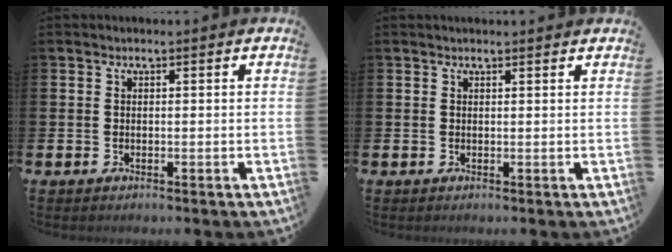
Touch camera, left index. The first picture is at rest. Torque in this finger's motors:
{"motor_torque": [0.70, -1.32, 0.08, -0.01]}